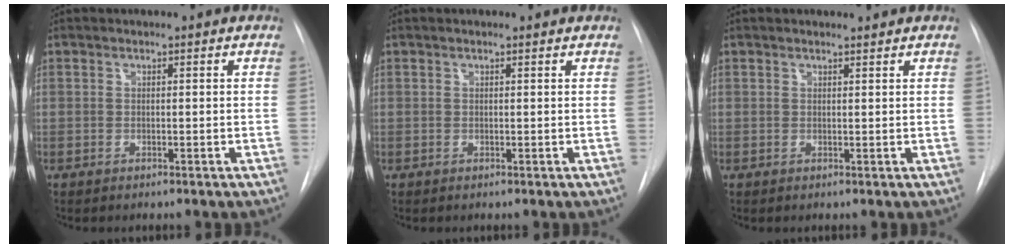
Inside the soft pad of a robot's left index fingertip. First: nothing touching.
{"total": 0.8, "force": [0.7, 0.0, 0.3], "torque": [-0.009, 0.011, 0.012]}
{"total": 1.5, "force": [1.4, 0.1, 0.2], "torque": [-0.007, 0.005, 0.022]}